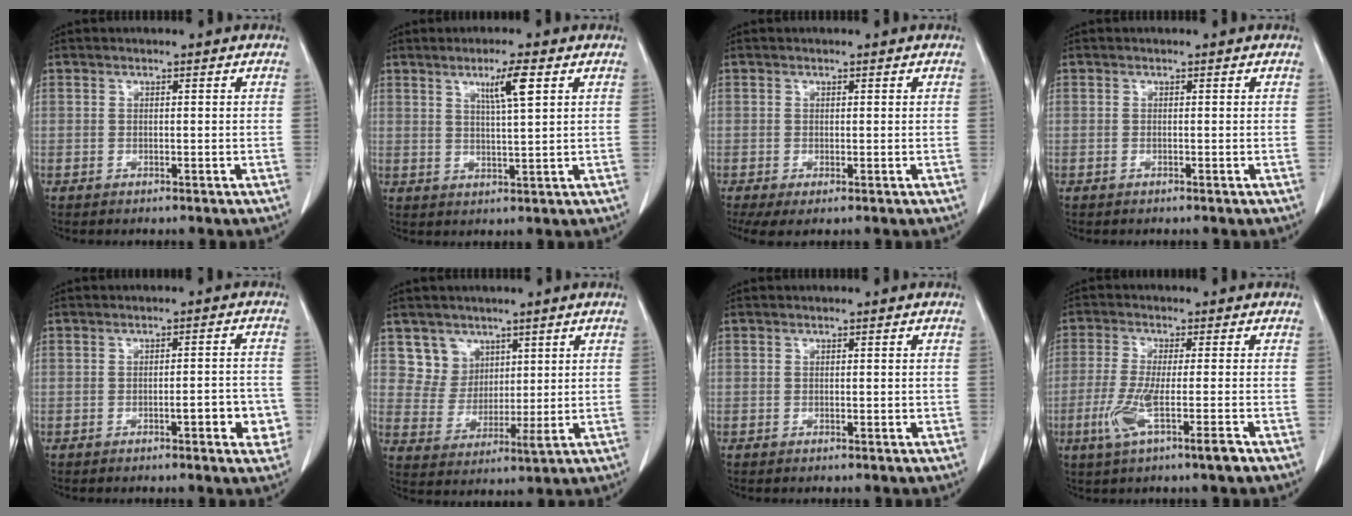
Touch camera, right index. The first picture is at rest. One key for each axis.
{"total": 5.1, "fx": 2.4, "fy": -0.1, "fz": 4.5, "tx": -0.076, "ty": -0.002, "tz": 0.040}
{"total": 2.8, "fx": -1.0, "fy": 1.0, "fz": 2.4, "tx": -0.043, "ty": -0.007, "tz": -0.013}
{"total": 0.0}
{"total": 5.3, "fx": -2.1, "fy": 1.3, "fz": 4.7, "tx": -0.053, "ty": 0.008, "tz": -0.023}
{"total": 5.9, "fx": 3.8, "fy": 4.5, "fz": 0.6, "tx": -0.010, "ty": 0.000, "tz": 0.081}
{"total": 0.6, "fx": -0.1, "fy": 0.2, "fz": 0.6, "tx": -0.007, "ty": 0.001, "tz": 0.000}
{"total": 7.5, "fx": -3.3, "fy": 0.0, "fz": 6.7, "tx": -0.135, "ty": -0.021, "tz": -0.062}